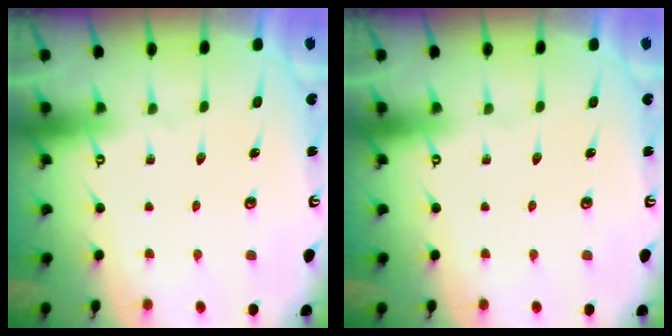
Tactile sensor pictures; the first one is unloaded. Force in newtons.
{"total": 0.0}